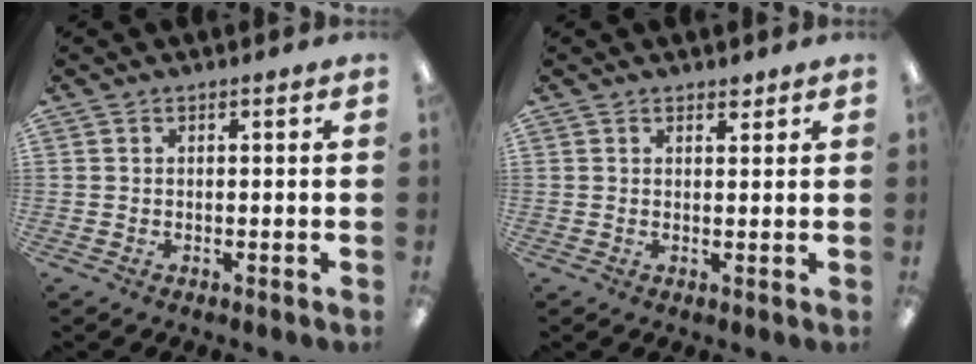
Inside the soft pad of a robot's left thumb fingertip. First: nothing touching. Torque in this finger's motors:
{"motor_torque": [0.23, 0.08, -0.17, -0.06, -0.03]}